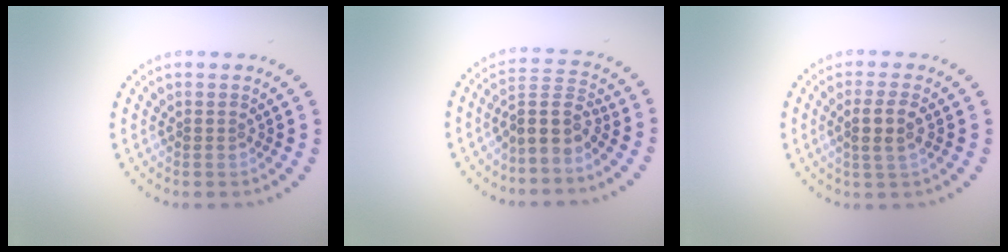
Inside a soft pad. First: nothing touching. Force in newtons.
{"total": 3.3, "press": 2.5, "slide": 2.1}
{"total": 2.2, "press": 2.0, "slide": 1.0}